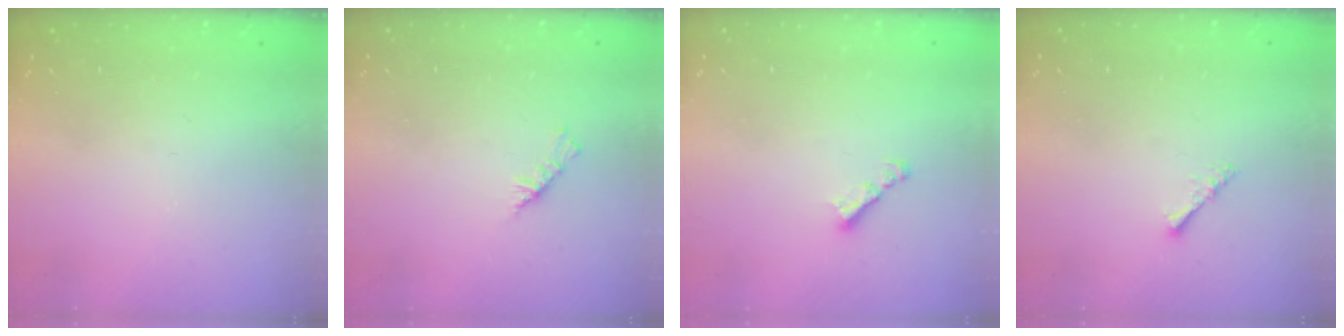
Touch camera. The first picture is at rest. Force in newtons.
{"total": 3.2, "press": 3.1, "slide": 0.7}
{"total": 2.2, "press": 2.1, "slide": 0.6}
{"total": 1.4, "press": 1.3, "slide": 0.3}